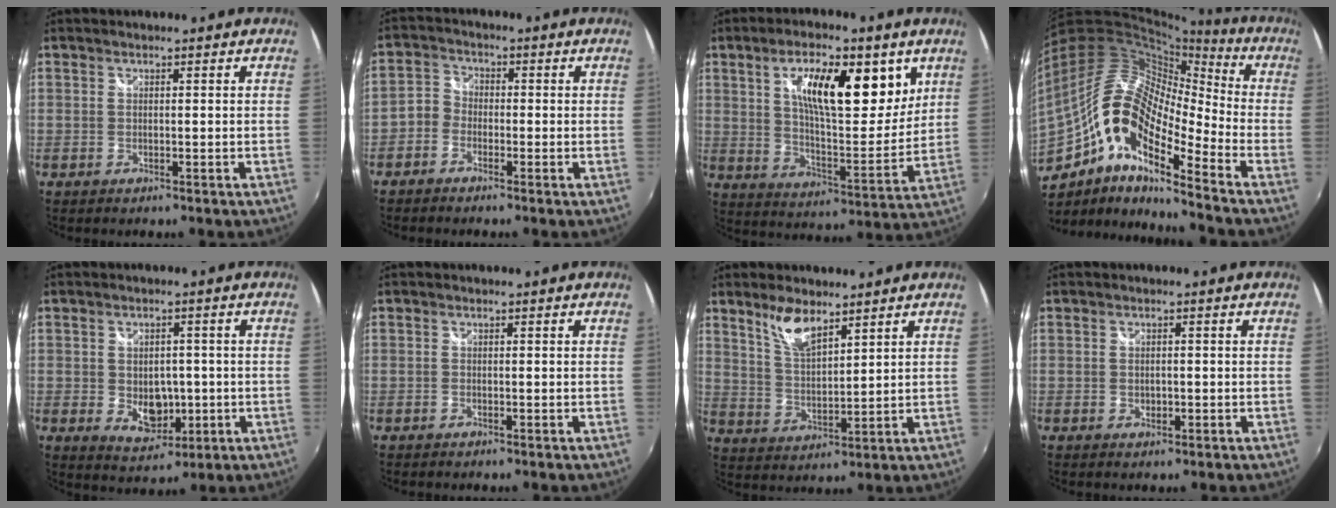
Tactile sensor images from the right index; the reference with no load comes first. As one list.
[{"total": 3.6, "force": [-2.1, 2.7, 0.8], "torque": [-0.017, 0.012, -0.051]}, {"total": 17.0, "force": [7.3, 6.5, 13.9], "torque": [-0.218, 0.007, 0.119]}, {"total": 18.9, "force": [-7.5, 7.2, 15.8], "torque": [-0.274, -0.005, -0.163]}, {"total": 7.6, "force": [-1.1, 5.7, 4.8], "torque": [-0.086, -0.008, -0.005]}, {"total": 0.0}, {"total": 7.3, "force": [5.3, 2.4, 4.5], "torque": [-0.083, 0.002, 0.107]}, {"total": 1.5, "force": [-0.1, 1.2, 0.9], "torque": [-0.014, 0.000, -0.003]}]